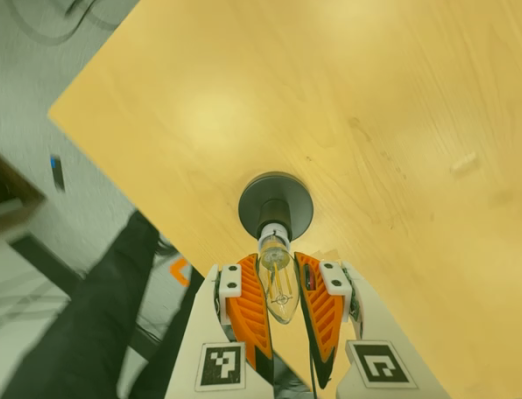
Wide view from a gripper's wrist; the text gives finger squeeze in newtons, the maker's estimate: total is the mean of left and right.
{"total": 21.2, "left": 22.0, "right": 20.3}